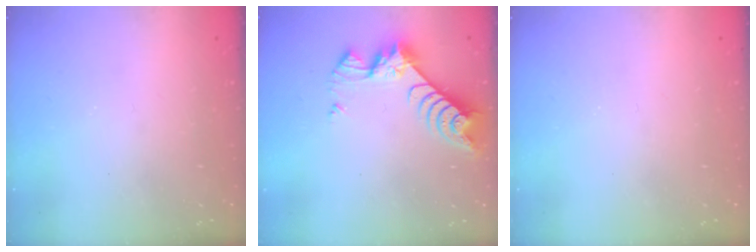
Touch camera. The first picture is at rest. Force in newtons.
{"total": 7.6, "press": 7.5, "slide": 0.7}
{"total": 0.0}